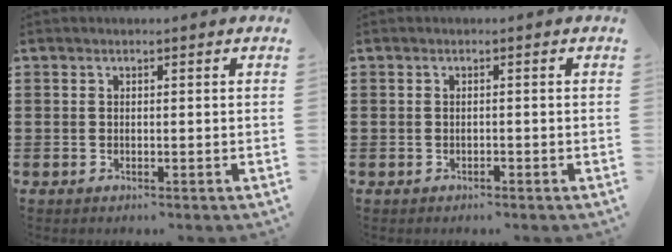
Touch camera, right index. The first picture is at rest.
{"total": 0.5, "force": [-0.4, 0.1, 0.4], "torque": [-0.009, -0.002, -0.007]}